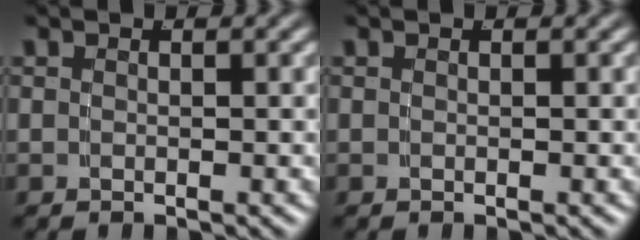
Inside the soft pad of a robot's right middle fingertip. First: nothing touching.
{"total": 0.0}